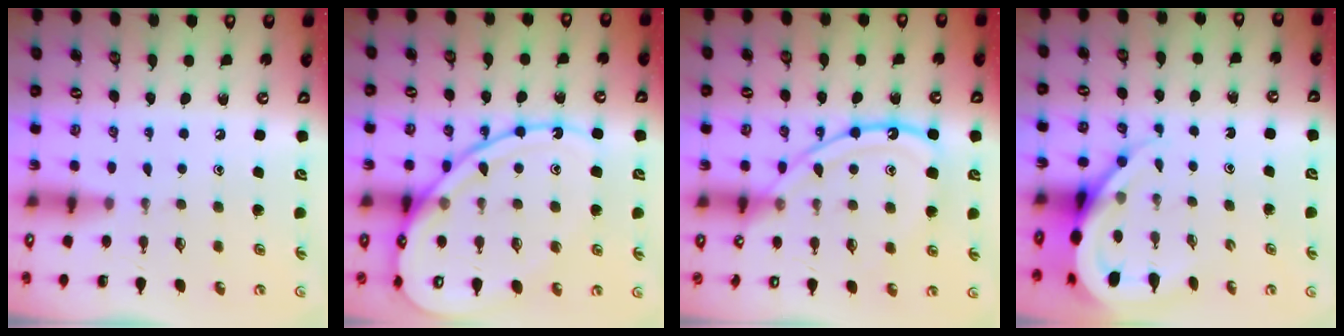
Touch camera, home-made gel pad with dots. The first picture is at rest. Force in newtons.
{"total": 16.5, "press": 16.4, "slide": 1.5}
{"total": 14.3, "press": 14.2, "slide": 1.3}
{"total": 8.8, "press": 8.7, "slide": 1.0}